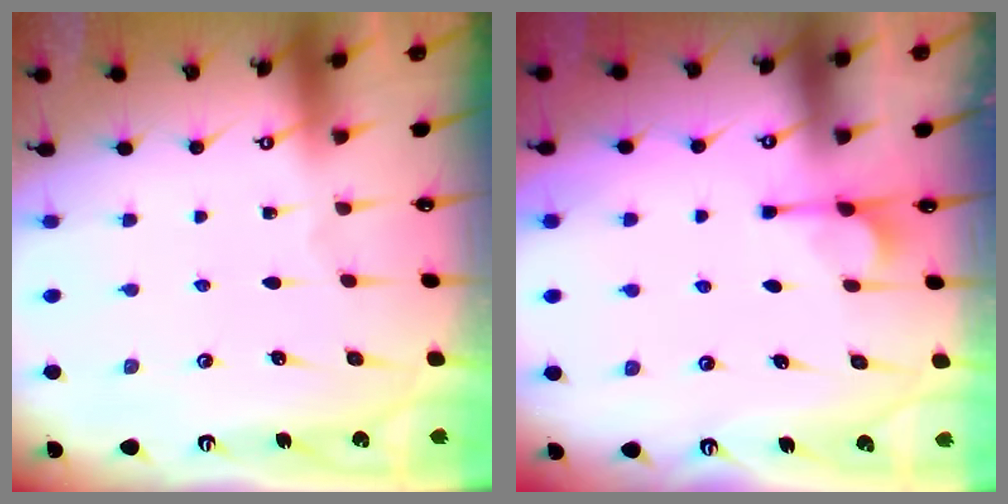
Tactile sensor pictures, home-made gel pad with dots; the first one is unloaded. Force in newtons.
{"total": 3.1, "press": 3.1, "slide": 0.6}